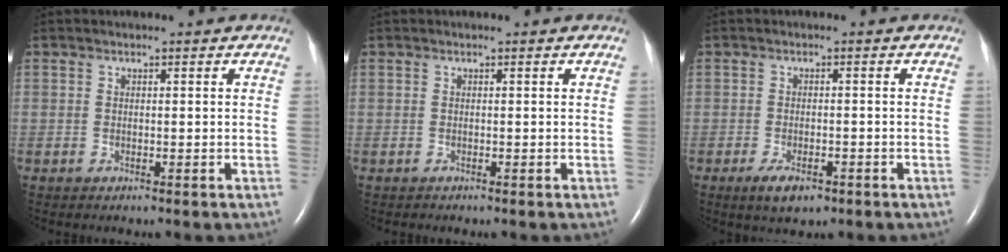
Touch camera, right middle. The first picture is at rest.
{"total": 0.0}
{"total": 3.8, "force": [-2.3, 1.5, 2.6], "torque": [-0.052, -0.004, -0.035]}